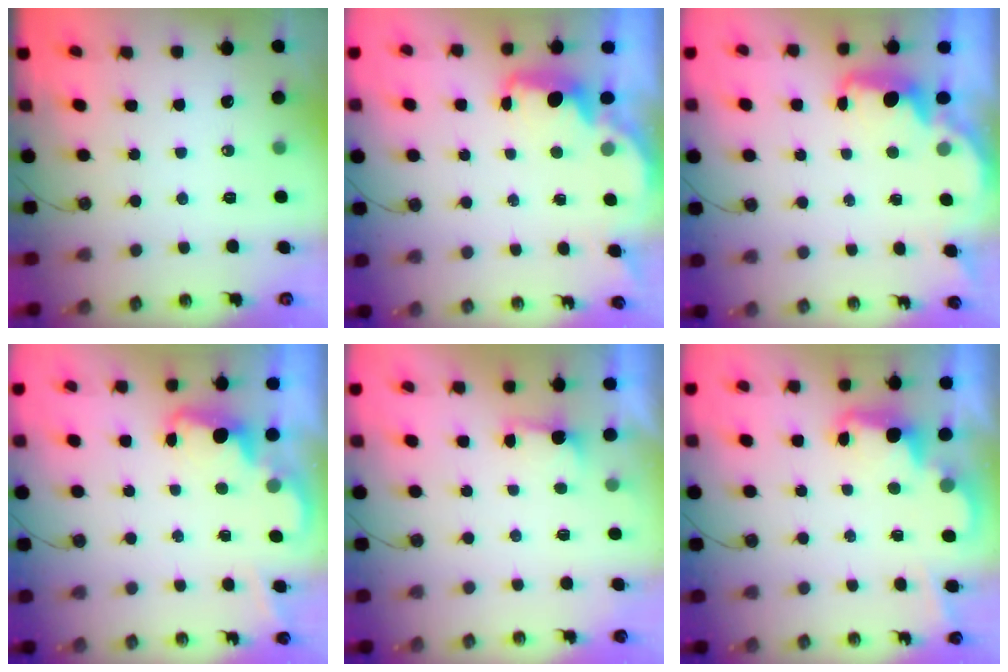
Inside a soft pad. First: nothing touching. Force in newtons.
{"total": 2.2, "press": 2.1, "slide": 0.7}
{"total": 2.2, "press": 2.1, "slide": 0.7}
{"total": 2.0, "press": 1.9, "slide": 0.6}
{"total": 1.2, "press": 0.9, "slide": 0.8}
{"total": 2.4, "press": 2.4, "slide": 0.6}